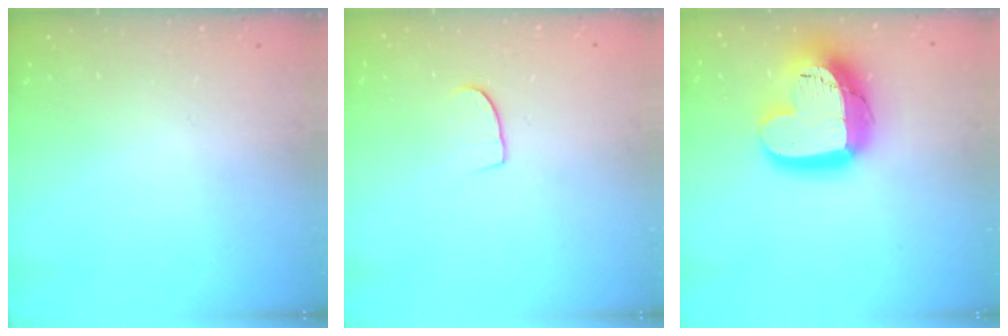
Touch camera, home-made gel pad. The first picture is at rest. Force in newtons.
{"total": 6.1, "press": 6.1, "slide": 0.4}
{"total": 20.1, "press": 20.0, "slide": 1.6}